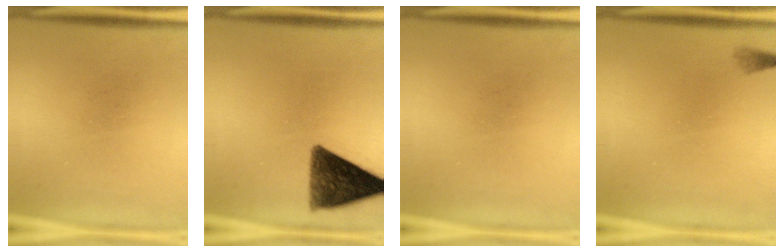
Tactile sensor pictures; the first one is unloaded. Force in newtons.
{"total": 10.7}
{"total": 0.0}
{"total": 1.0}